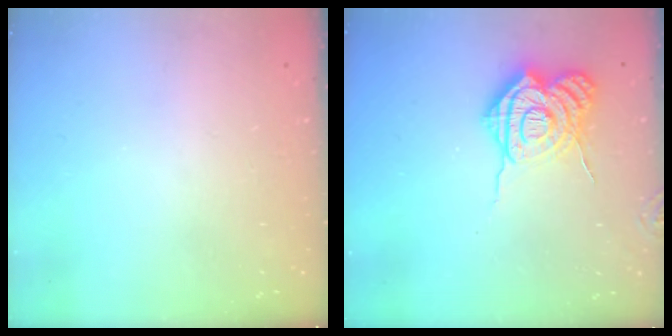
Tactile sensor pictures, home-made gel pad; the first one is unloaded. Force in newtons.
{"total": 15.9, "press": 15.9, "slide": 1.5}